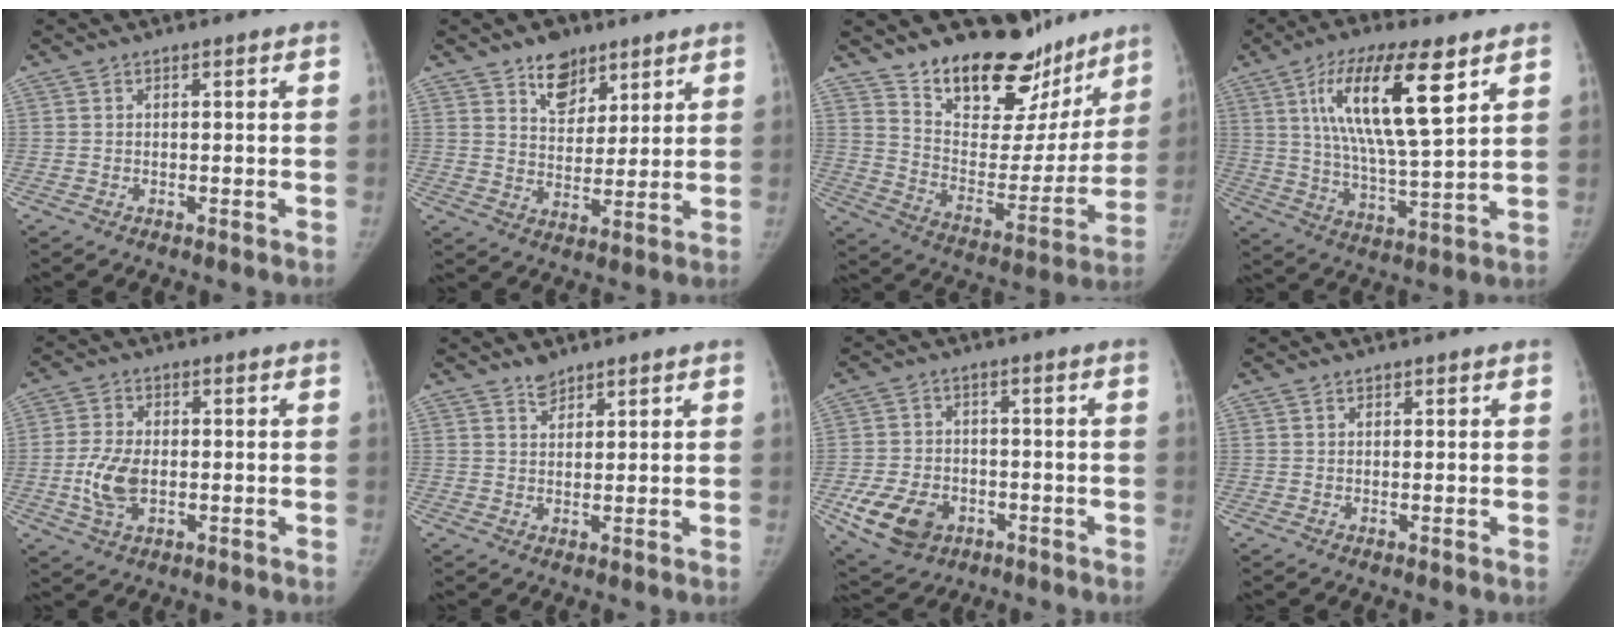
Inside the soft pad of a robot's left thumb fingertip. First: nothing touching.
{"total": 8.3, "force": [5.6, 5.0, 3.5], "torque": [-0.023, -0.036, 0.097]}
{"total": 22.9, "force": [17.8, 11.0, 9.3], "torque": [-0.090, -0.110, 0.280]}
{"total": 17.9, "force": [7.7, 4.8, 15.5], "torque": [-0.274, -0.031, 0.138]}
{"total": 7.5, "force": [-1.0, 4.6, 5.9], "torque": [-0.126, 0.002, -0.018]}
{"total": 2.6, "force": [2.3, 1.2, 0.4], "torque": [0.006, -0.016, 0.038]}
{"total": 10.5, "force": [-3.9, 7.8, 5.8], "torque": [-0.098, 0.009, -0.056]}
{"total": 0.8, "force": [0.6, 0.5, 0.1], "torque": [0.004, -0.003, 0.007]}